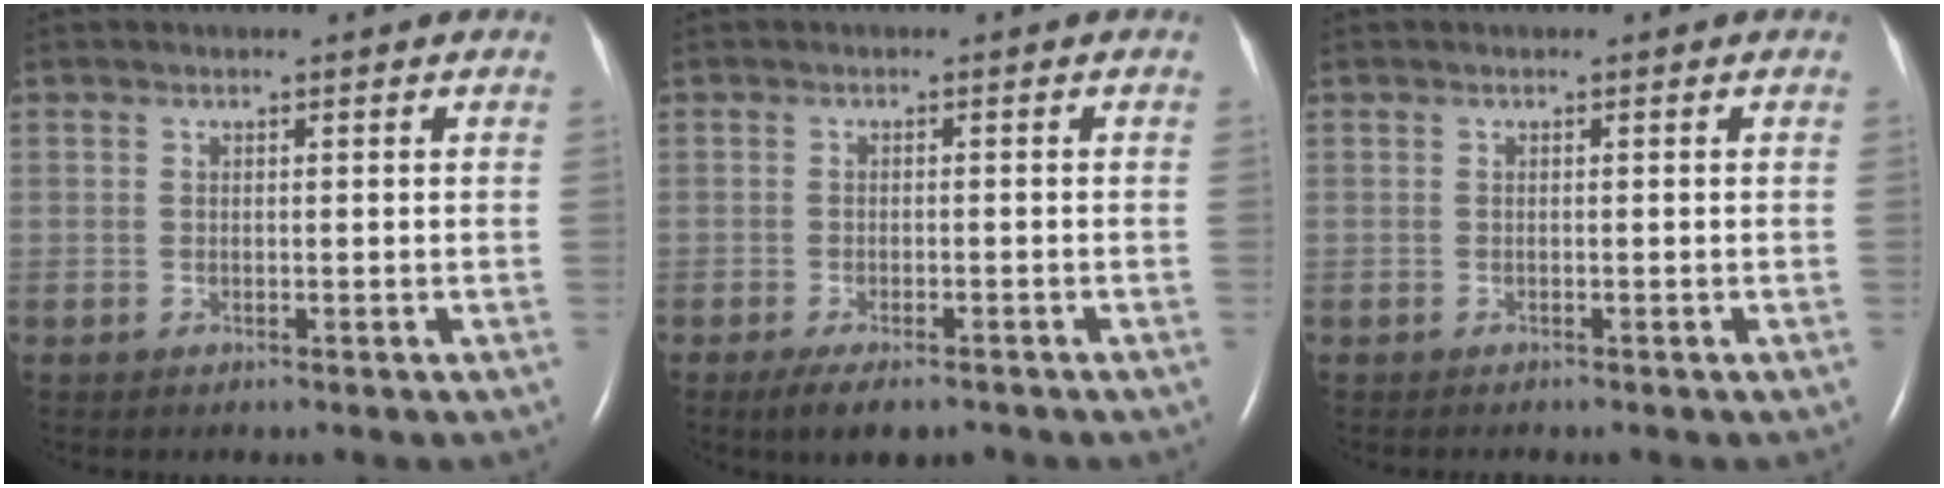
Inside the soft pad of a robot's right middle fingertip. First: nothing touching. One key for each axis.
{"total": 5.3, "fx": -4.0, "fy": 1.6, "fz": 3.1, "tx": -0.049, "ty": -0.008, "tz": -0.059}
{"total": 0.7, "fx": -0.6, "fy": 0.0, "fz": 0.3, "tx": -0.008, "ty": -0.004, "tz": -0.006}